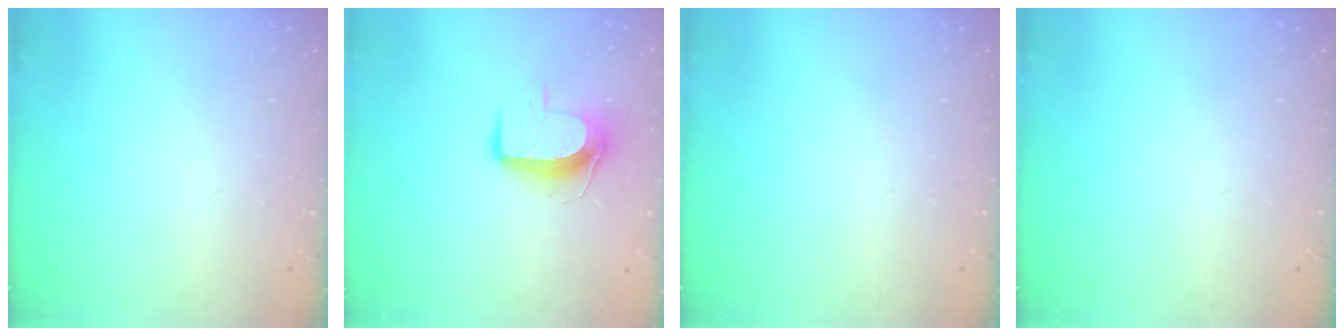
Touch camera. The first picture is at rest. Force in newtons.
{"total": 8.8, "press": 8.8, "slide": 0.5}
{"total": 0.0}
{"total": 0.0}